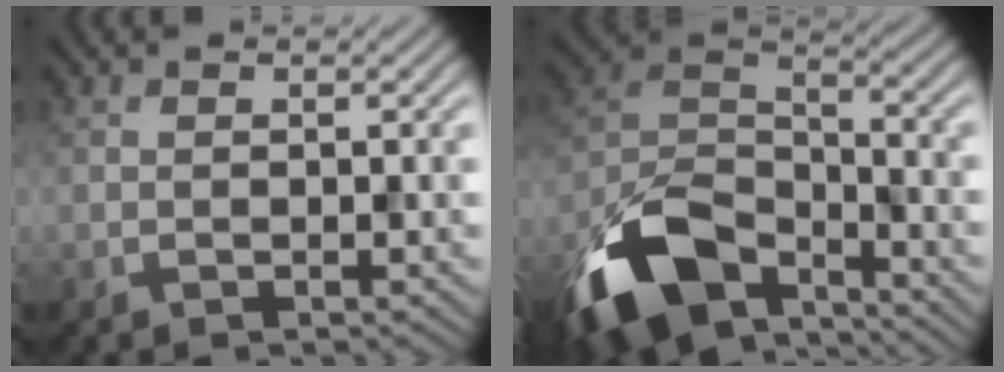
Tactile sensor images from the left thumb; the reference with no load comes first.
{"total": 14.6, "force": [-9.8, 6.7, 8.3], "torque": [-0.192, -0.014, -0.203]}